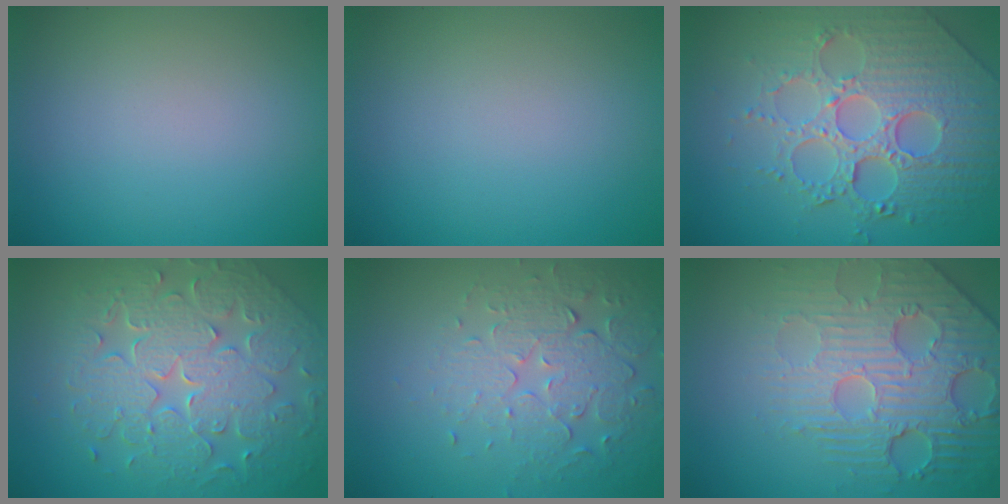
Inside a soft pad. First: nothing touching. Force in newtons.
{"total": 0.0}
{"total": 8.2, "press": 6.0, "slide": 5.5}
{"total": 9.3, "press": 6.7, "slide": 6.4}
{"total": 5.4, "press": 3.7, "slide": 3.9}
{"total": 5.7, "press": 5.0, "slide": 2.7}